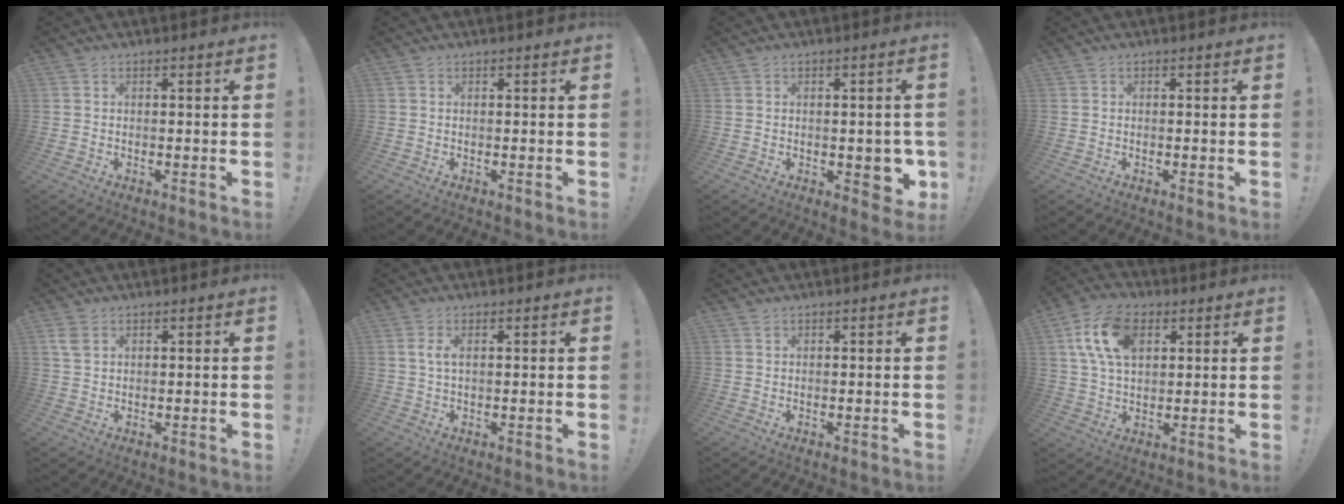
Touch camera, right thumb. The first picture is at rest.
{"total": 0.0}
{"total": 6.8, "force": [-1.5, 3.9, 5.4], "torque": [-0.047, 0.004, -0.017]}
{"total": 0.6, "force": [-0.1, 0.1, 0.6], "torque": [-0.012, 0.001, -0.001]}
{"total": 3.3, "force": [1.7, 1.8, 2.1], "torque": [-0.037, -0.001, 0.033]}
{"total": 3.0, "force": [0.7, 0.9, 2.8], "torque": [-0.062, 0.002, 0.008]}
{"total": 0.7, "force": [0.6, 0.4, 0.3], "torque": [-0.003, -0.001, 0.011]}
{"total": 14.9, "force": [5.4, 9.1, 10.4], "torque": [-0.190, 0.003, 0.101]}